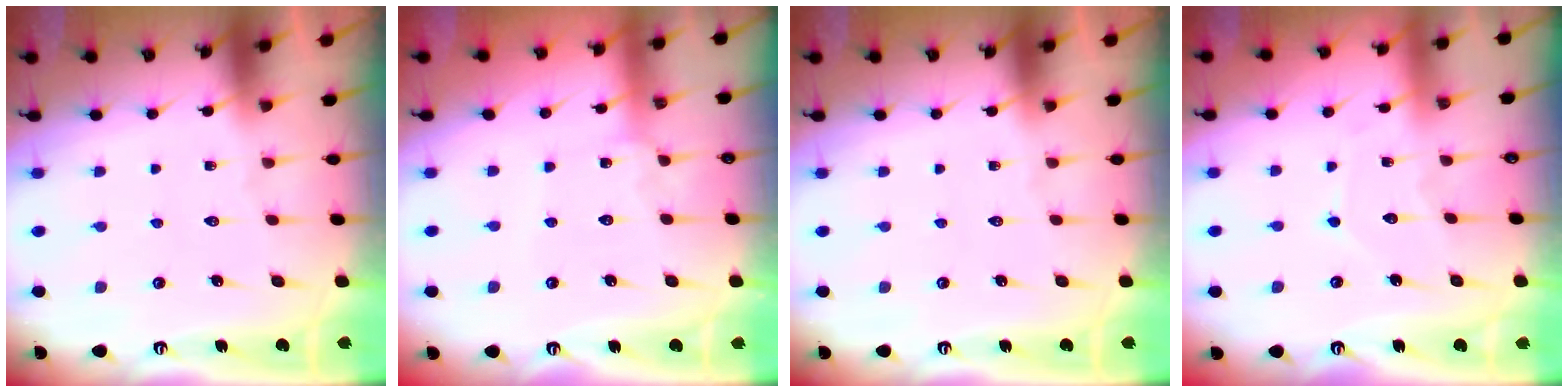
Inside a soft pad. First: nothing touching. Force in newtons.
{"total": 1.8, "press": 1.8, "slide": 0.2}
{"total": 0.0}
{"total": 4.3, "press": 4.3, "slide": 0.4}